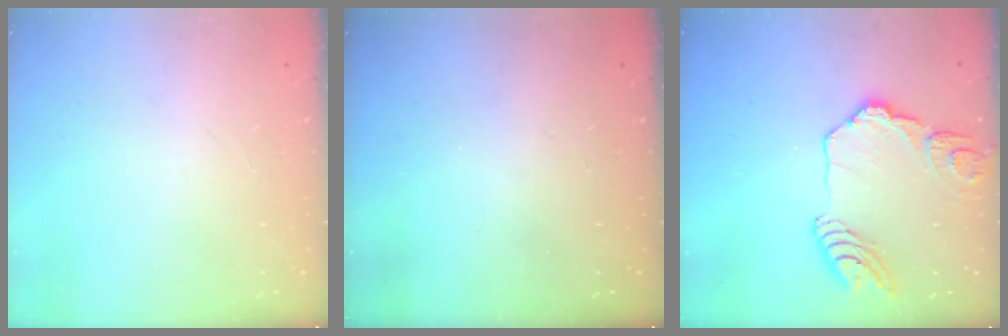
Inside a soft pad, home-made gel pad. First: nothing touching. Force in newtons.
{"total": 0.0}
{"total": 16.2, "press": 16.1, "slide": 1.6}